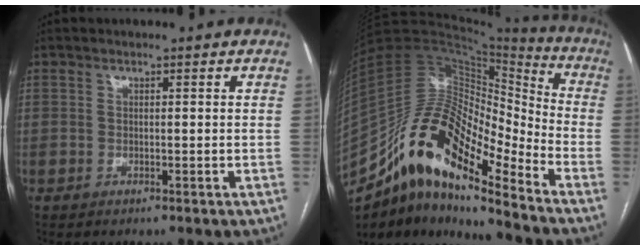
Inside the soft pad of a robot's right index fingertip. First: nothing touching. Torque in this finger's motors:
{"motor_torque": [0.67, -0.97, 0.91, 0.16]}